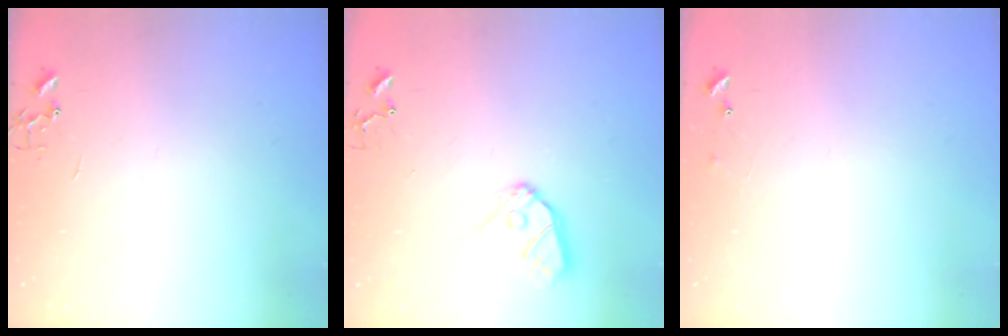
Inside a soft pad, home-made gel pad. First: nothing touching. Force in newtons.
{"total": 9.2, "press": 9.2, "slide": 0.8}
{"total": 6.4, "press": 6.3, "slide": 0.5}